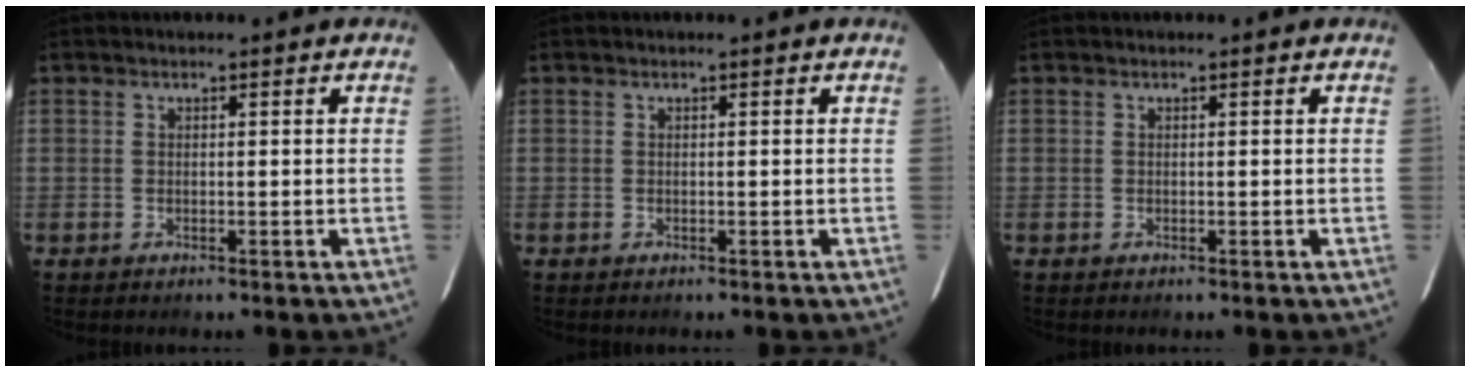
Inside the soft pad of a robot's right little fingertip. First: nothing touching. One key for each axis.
{"total": 0.0}
{"total": 0.0}